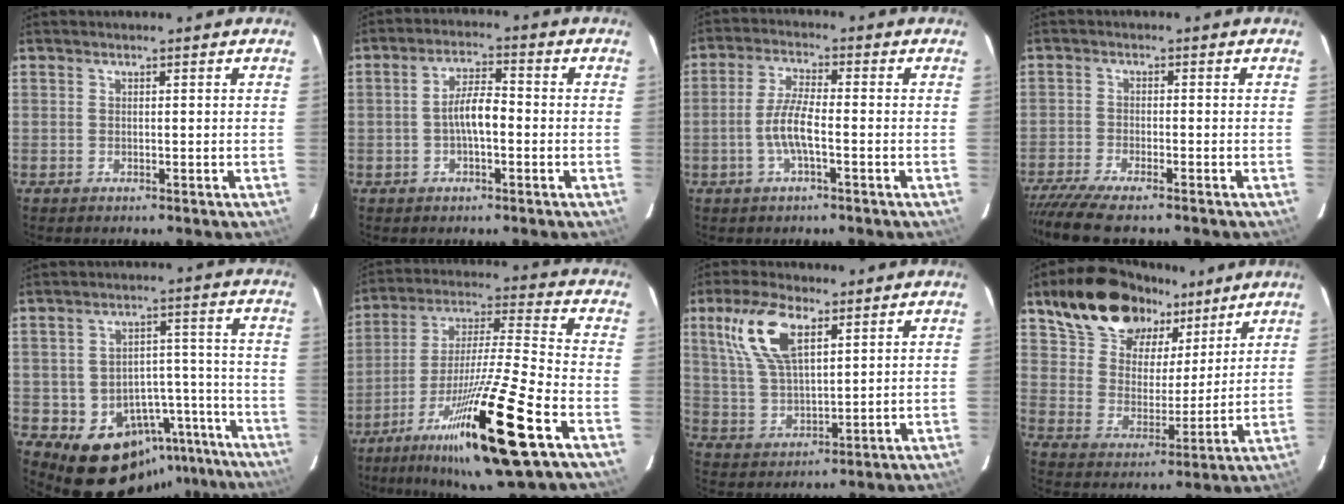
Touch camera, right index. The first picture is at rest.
{"total": 5.5, "force": [-1.1, 1.8, 5.1], "torque": [-0.095, 0.013, -0.019]}
{"total": 6.2, "force": [-1.9, 1.2, 5.8], "torque": [-0.119, 0.001, -0.039]}
{"total": 8.5, "force": [-7.2, 0.9, 4.3], "torque": [-0.109, -0.035, -0.132]}
{"total": 15.5, "force": [-11.4, 9.6, 4.1], "torque": [-0.063, 0.063, -0.125]}
{"total": 22.0, "force": [-12.2, 0.7, 18.3], "torque": [-0.347, -0.046, -0.215]}
{"total": 12.2, "force": [5.9, 5.1, 9.4], "torque": [-0.190, 0.016, 0.123]}
{"total": 20.2, "force": [13.2, 11.1, 10.5], "torque": [-0.216, 0.064, 0.238]}